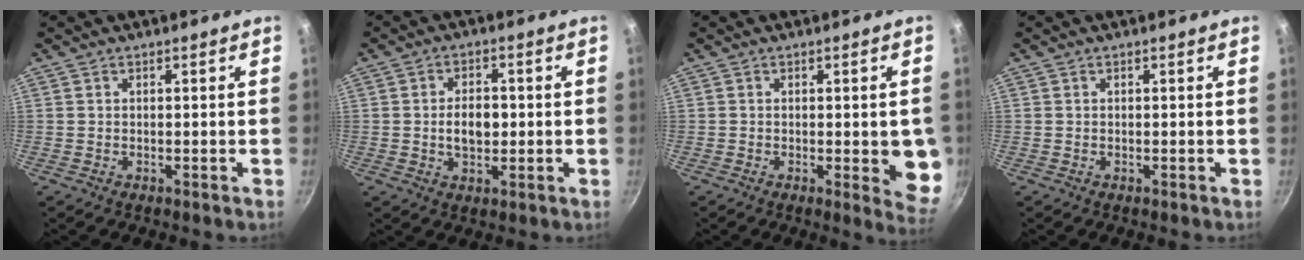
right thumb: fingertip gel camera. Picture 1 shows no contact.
{"total": 6.1, "force": [-0.1, 3.8, 4.7], "torque": [-0.060, 0.007, -0.005]}
{"total": 8.2, "force": [-0.8, 2.7, 7.7], "torque": [-0.069, -0.013, -0.009]}
{"total": 0.0}